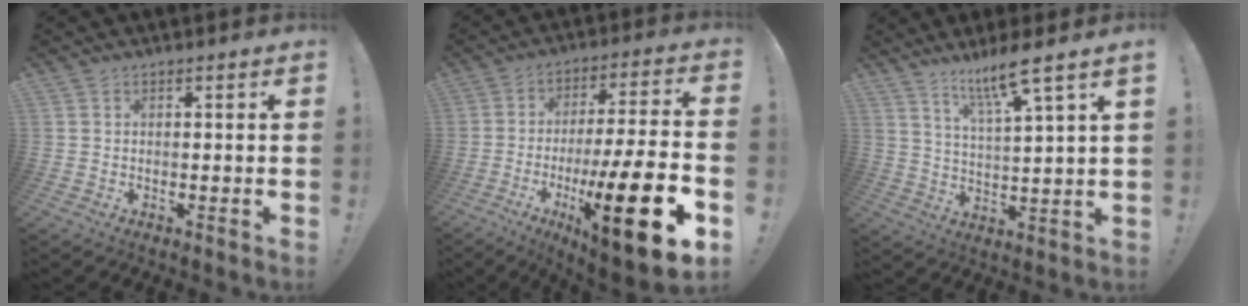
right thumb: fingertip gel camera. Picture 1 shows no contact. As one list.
[{"total": 22.3, "force": [-8.3, 4.3, 20.3], "torque": [-0.327, 0.039, -0.127]}, {"total": 10.3, "force": [7.4, 0.0, 7.1], "torque": [-0.121, -0.037, 0.115]}]